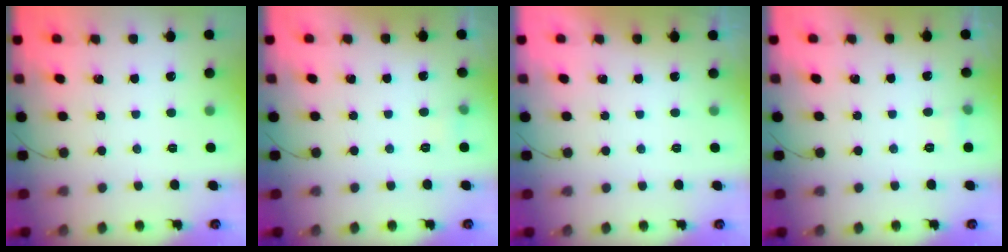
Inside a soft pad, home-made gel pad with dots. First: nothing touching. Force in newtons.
{"total": 3.7, "press": 3.4, "slide": 1.5}
{"total": 0.0}
{"total": 4.2, "press": 3.3, "slide": 2.6}